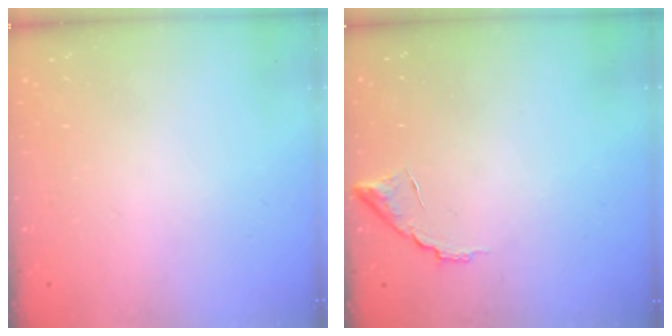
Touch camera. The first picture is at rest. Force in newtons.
{"total": 7.3, "press": 7.3, "slide": 0.3}